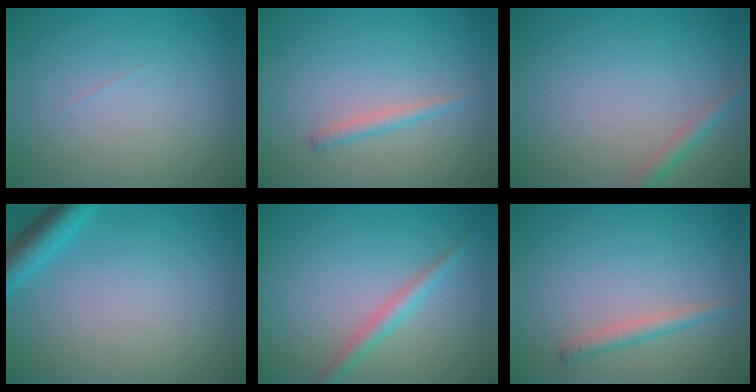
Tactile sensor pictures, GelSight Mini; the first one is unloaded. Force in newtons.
{"total": 1.2, "press": 1.2, "slide": 0.1}
{"total": 1.5, "press": 1.5, "slide": 0.0}
{"total": 2.9, "press": 2.9, "slide": 0.2}
{"total": 2.0, "press": 2.0, "slide": 0.0}
{"total": 1.6, "press": 1.6, "slide": 0.1}